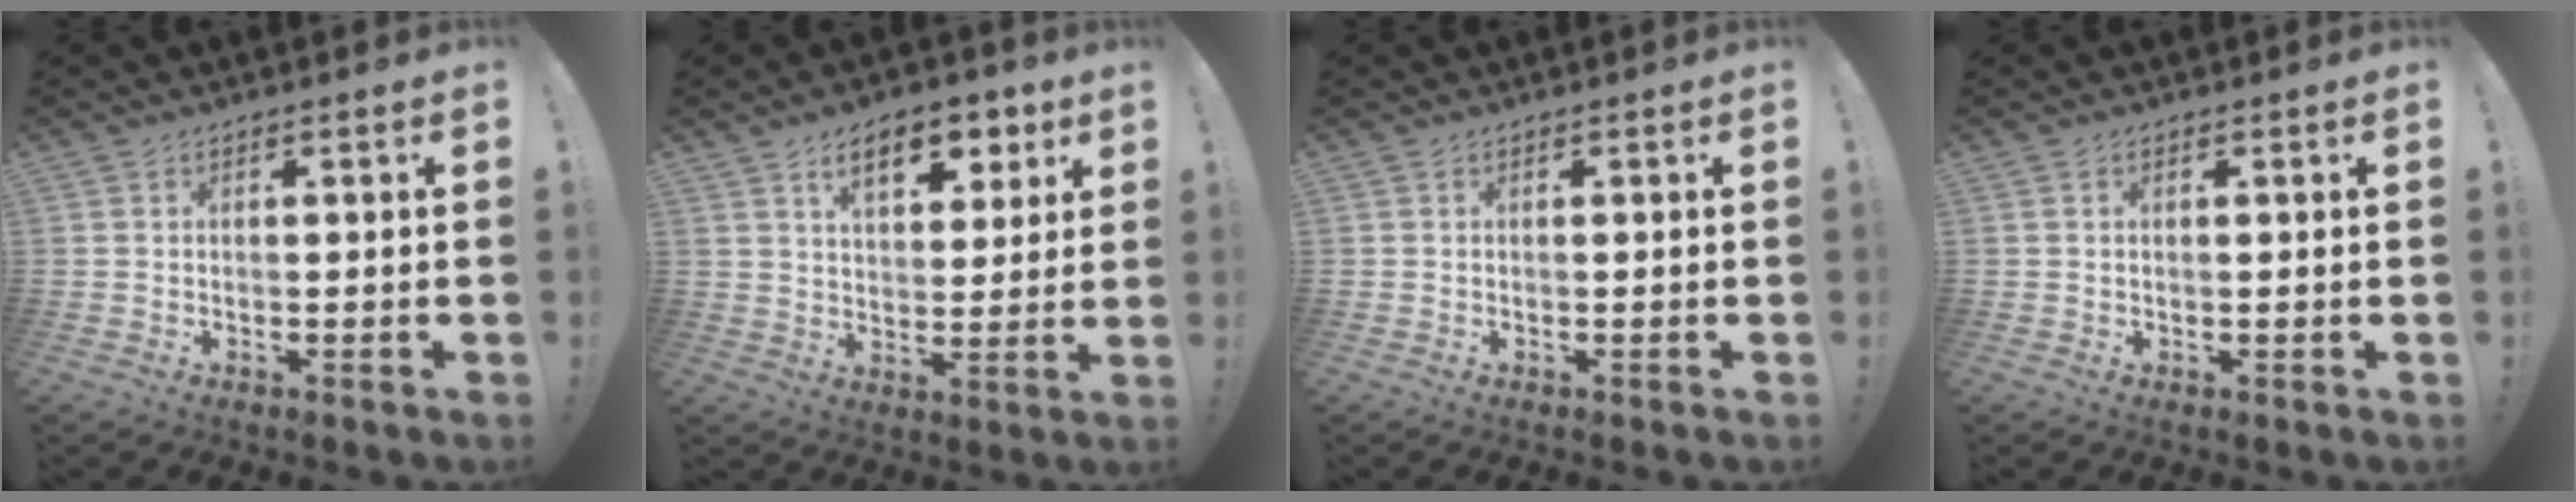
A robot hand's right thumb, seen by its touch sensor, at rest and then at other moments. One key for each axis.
{"total": 11.5, "fx": 6.2, "fy": 6.0, "fz": 7.6, "tx": -0.103, "ty": -0.024, "tz": 0.106}
{"total": 0.0}
{"total": 0.6, "fx": 0.2, "fy": 0.0, "fz": 0.5, "tx": -0.008, "ty": -0.001, "tz": 0.003}